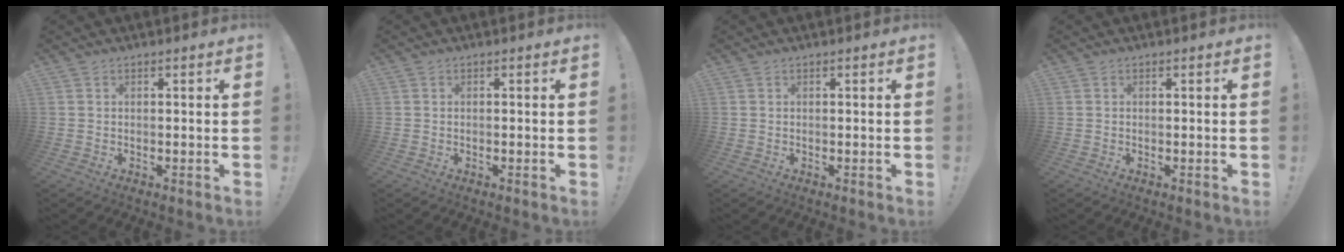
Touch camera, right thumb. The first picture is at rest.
{"total": 0.0}
{"total": 0.0}
{"total": 0.0}